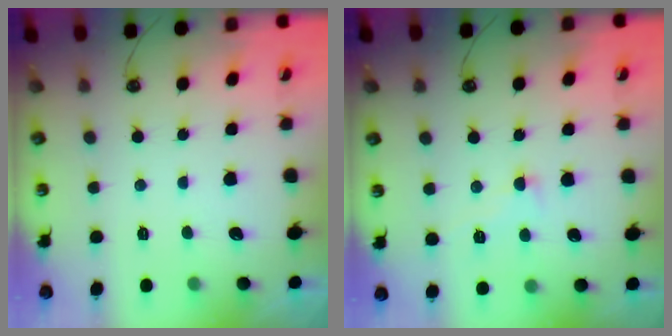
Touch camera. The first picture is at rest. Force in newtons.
{"total": 1.3, "press": 1.3, "slide": 0.2}